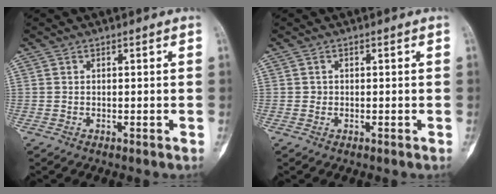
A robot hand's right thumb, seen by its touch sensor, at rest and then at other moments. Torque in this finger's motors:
{"motor_torque": [0.08, 0.08, 0.57, -0.02, 0.03]}